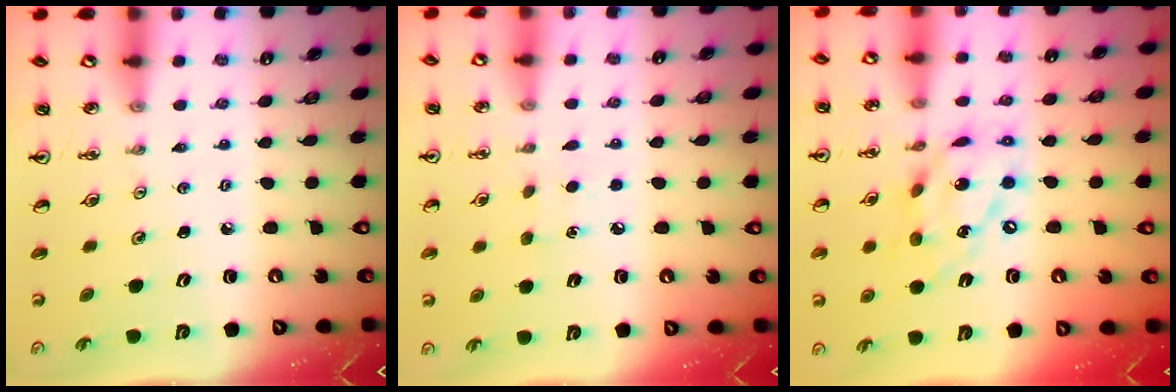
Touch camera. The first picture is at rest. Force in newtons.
{"total": 5.5, "press": 5.5, "slide": 0.6}
{"total": 14.5, "press": 14.4, "slide": 1.1}